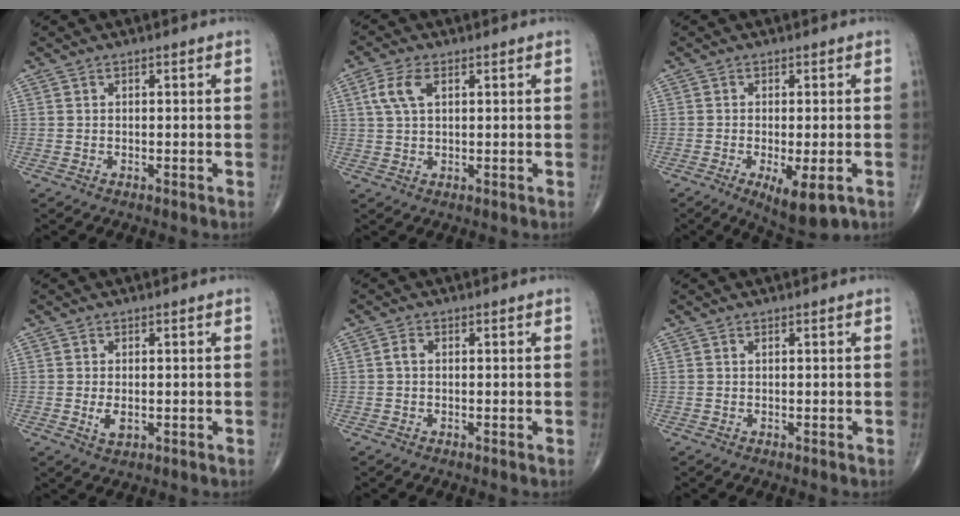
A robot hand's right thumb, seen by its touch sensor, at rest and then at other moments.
{"total": 5.0, "force": [1.7, 2.6, 4.0], "torque": [-0.094, 0.009, 0.034]}
{"total": 7.5, "force": [-3.0, 2.5, 6.5], "torque": [-0.097, -0.013, -0.039]}
{"total": 2.7, "force": [-0.4, 1.5, 2.2], "torque": [-0.040, -0.006, -0.004]}
{"total": 1.3, "force": [0.0, 0.8, 1.0], "torque": [-0.017, 0.003, -0.004]}
{"total": 0.0}